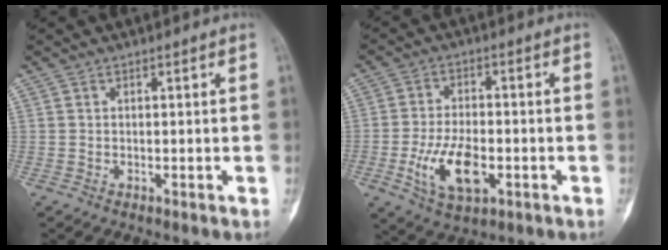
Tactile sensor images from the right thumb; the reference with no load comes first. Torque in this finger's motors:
{"motor_torque": [0.19, 0.13, 0.74, 0.10, 0.09]}